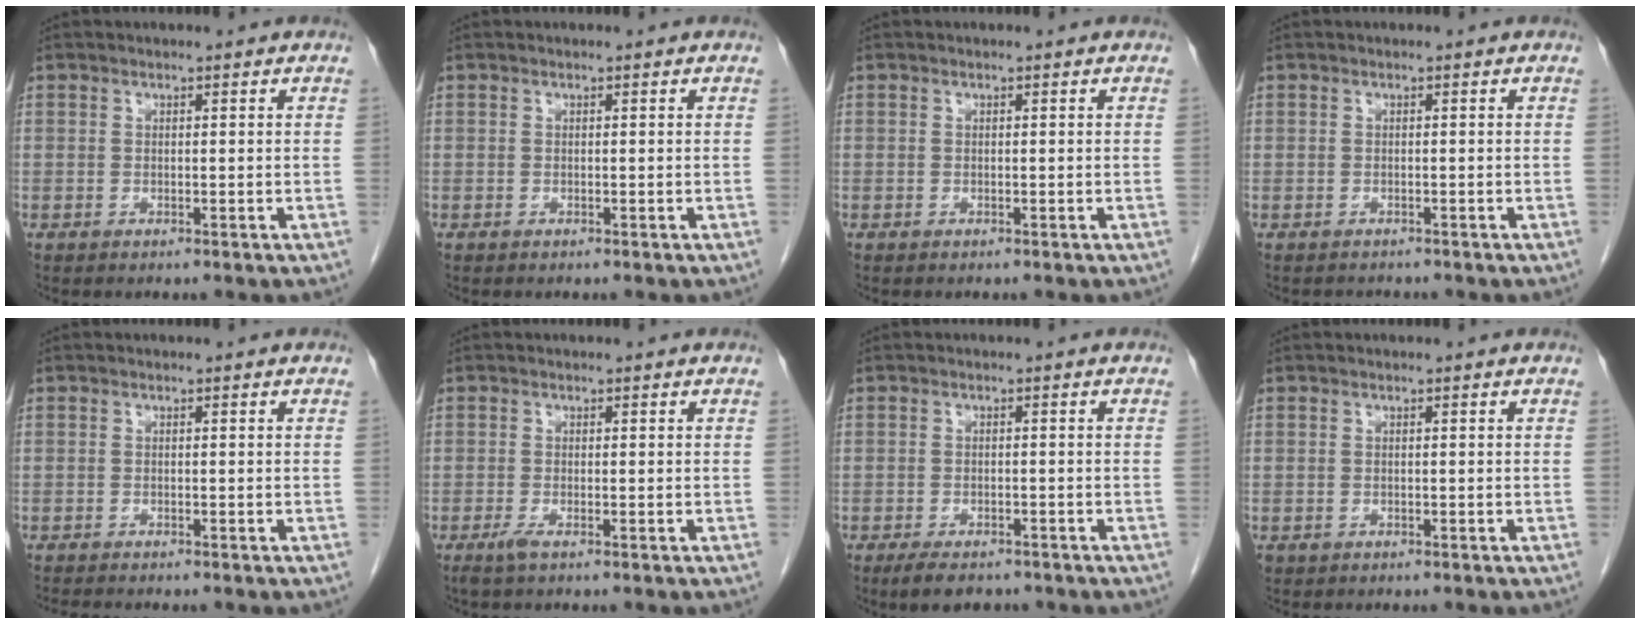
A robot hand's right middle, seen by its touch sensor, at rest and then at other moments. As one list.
[{"total": 0.0}, {"total": 0.0}, {"total": 1.5, "force": [-1.3, 0.8, -0.3], "torque": [-0.006, -0.001, -0.022]}, {"total": 2.8, "force": [-2.5, 0.4, 1.2], "torque": [-0.019, -0.005, -0.035]}, {"total": 1.4, "force": [-0.9, 0.1, 1.1], "torque": [-0.025, -0.004, -0.019]}, {"total": 5.2, "force": [-4.0, 2.1, 2.6], "torque": [-0.042, -0.006, -0.057]}, {"total": 0.6, "force": [-0.3, 0.5, 0.1], "torque": [-0.006, 0.003, -0.002]}]